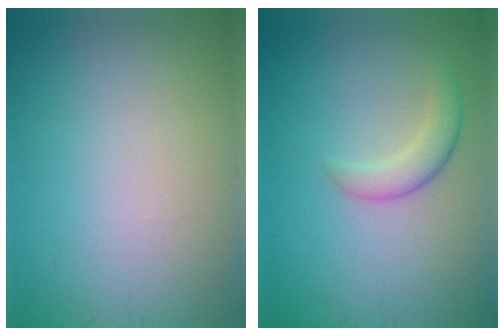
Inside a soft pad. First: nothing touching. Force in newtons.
{"total": 2.3, "press": 2.3, "slide": 0.1}